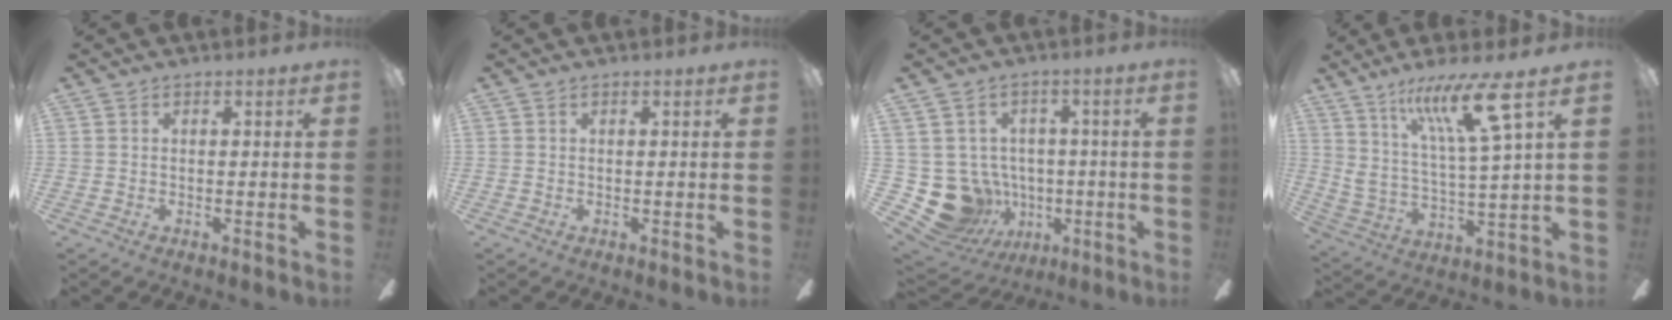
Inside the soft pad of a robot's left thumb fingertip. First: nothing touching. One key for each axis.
{"total": 0.0}
{"total": 13.0, "fx": -3.4, "fy": 11.6, "fz": 4.6, "tx": -0.125, "ty": 0.010, "tz": -0.042}
{"total": 15.6, "fx": 9.7, "fy": 2.2, "fz": 12.0, "tx": -0.231, "ty": -0.045, "tz": 0.153}